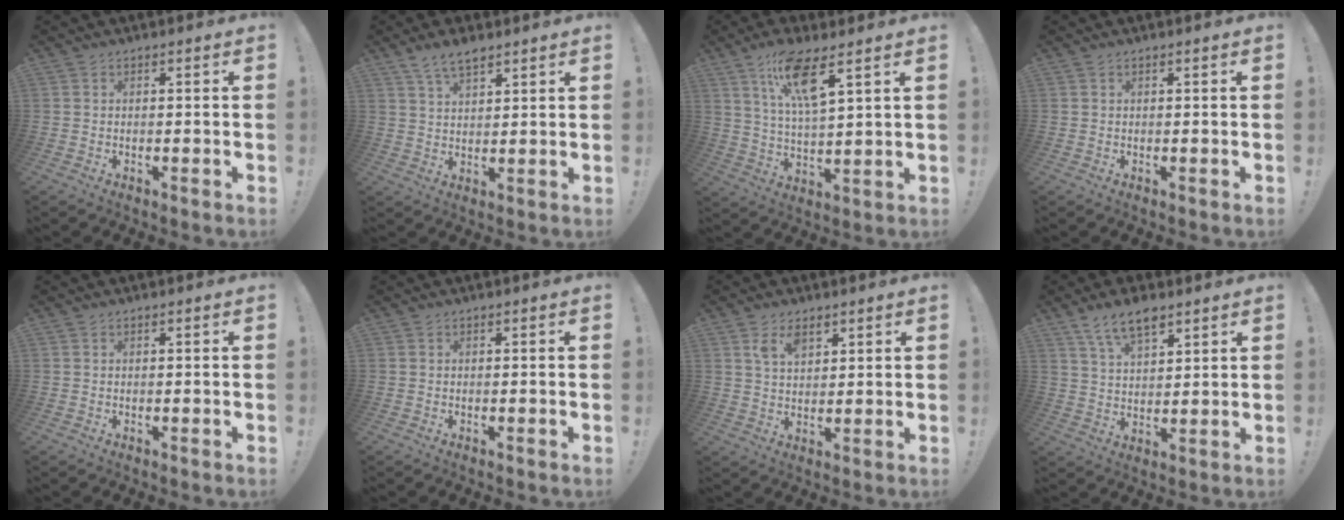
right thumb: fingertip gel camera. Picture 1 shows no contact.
{"total": 6.3, "force": [4.6, 2.4, 3.5], "torque": [-0.060, -0.021, 0.085]}
{"total": 11.7, "force": [7.0, 2.4, 9.1], "torque": [-0.173, -0.021, 0.118]}
{"total": 0.0}
{"total": 0.0}
{"total": 0.0}
{"total": 5.9, "force": [3.9, 3.1, 3.0], "torque": [-0.054, -0.014, 0.073]}
{"total": 9.3, "force": [6.3, 3.8, 5.6], "torque": [-0.097, -0.026, 0.116]}